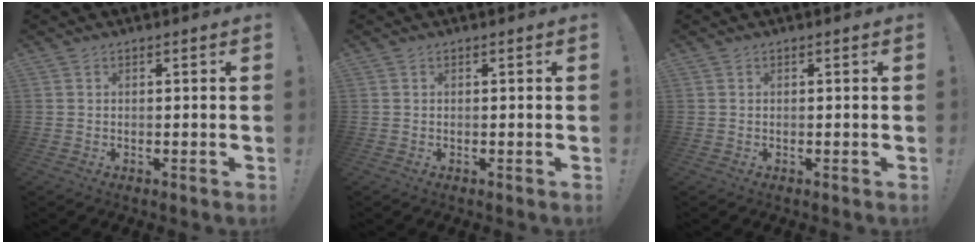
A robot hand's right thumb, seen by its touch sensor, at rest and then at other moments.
{"total": 0.0}
{"total": 0.0}